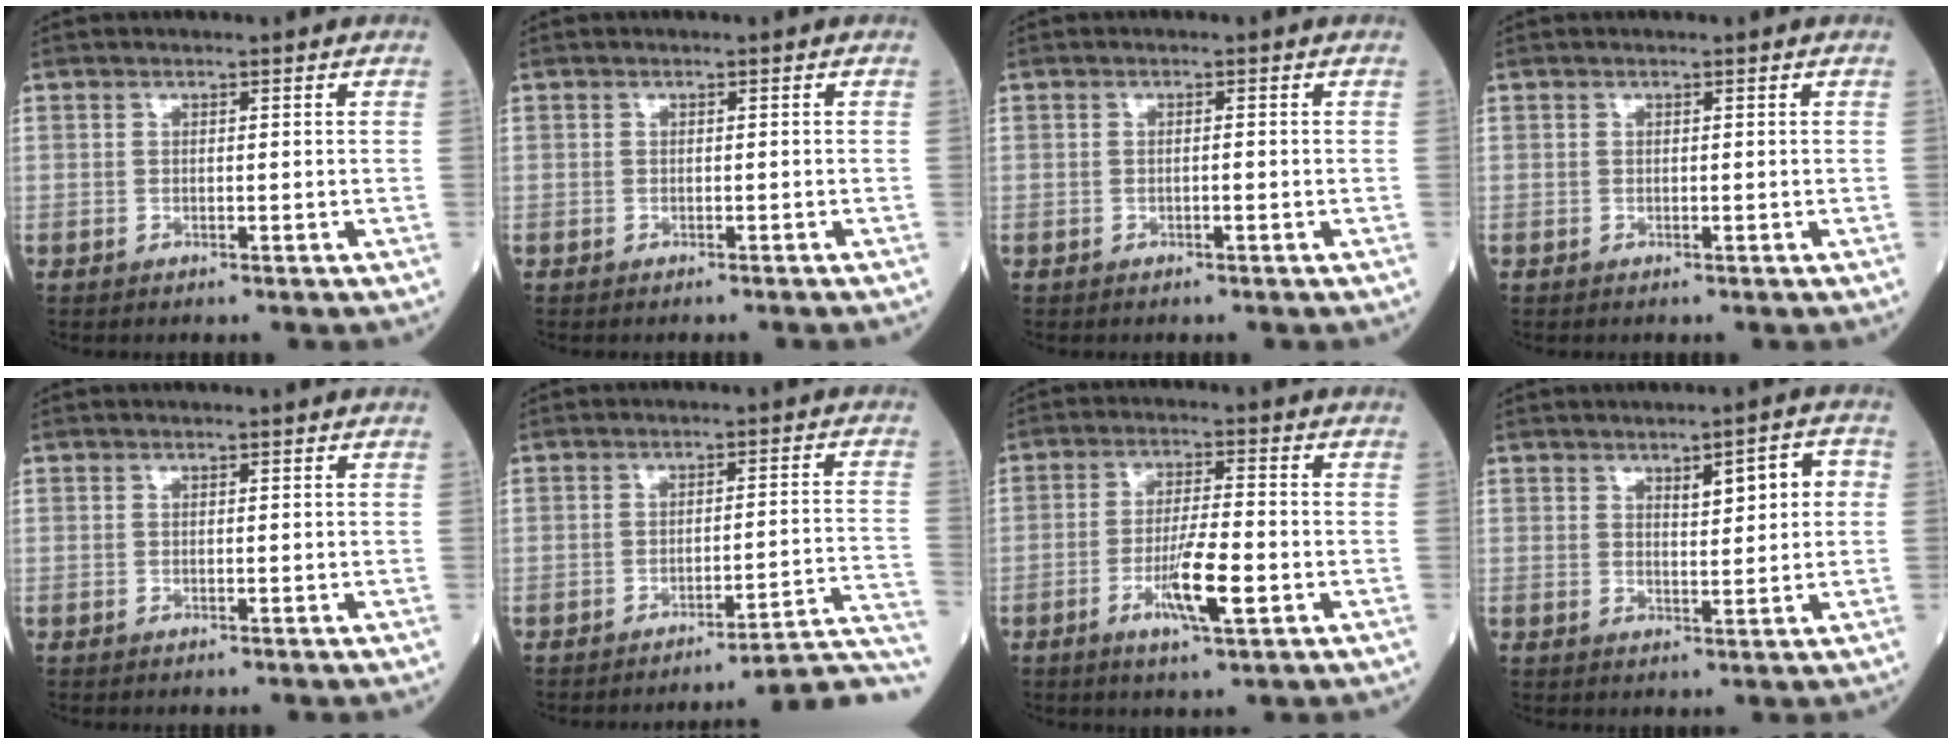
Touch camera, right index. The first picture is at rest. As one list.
[{"total": 1.1, "force": [-1.0, -0.1, 0.4], "torque": [-0.002, 0.001, -0.015]}, {"total": 0.7, "force": [-0.3, 0.0, 0.6], "torque": [-0.012, 0.001, -0.004]}, {"total": 0.0}, {"total": 0.0}, {"total": 11.5, "force": [-10.8, -2.3, 3.2], "torque": [-0.001, 0.010, -0.136]}, {"total": 7.5, "force": [-2.7, 0.6, 7.0], "torque": [-0.129, -0.008, -0.049]}, {"total": 5.3, "force": [1.5, 1.4, 4.9], "torque": [-0.073, 0.013, 0.025]}]